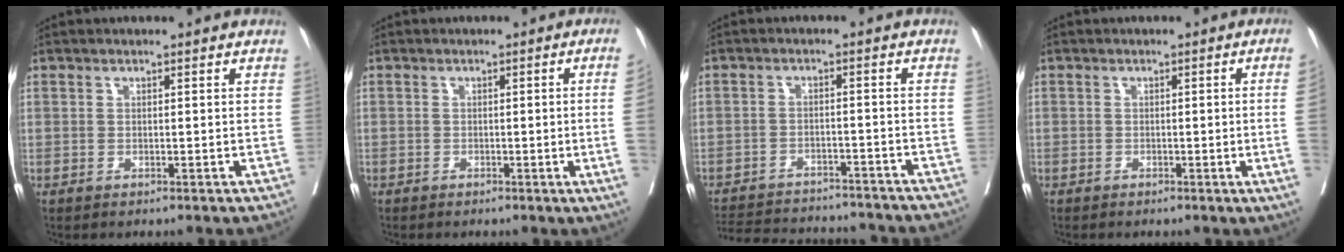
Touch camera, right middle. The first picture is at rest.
{"total": 4.3, "force": [-0.7, -1.7, 3.9], "torque": [-0.044, -0.009, -0.009]}
{"total": 18.2, "force": [-16.8, 4.1, 5.7], "torque": [-0.139, -0.010, -0.224]}
{"total": 3.8, "force": [-0.6, -1.5, 3.4], "torque": [-0.041, -0.008, -0.007]}